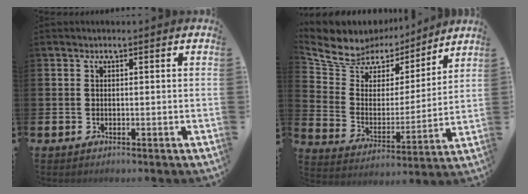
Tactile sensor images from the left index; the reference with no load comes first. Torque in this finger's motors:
{"motor_torque": [1.07, -1.07, 0.27, 0.08]}